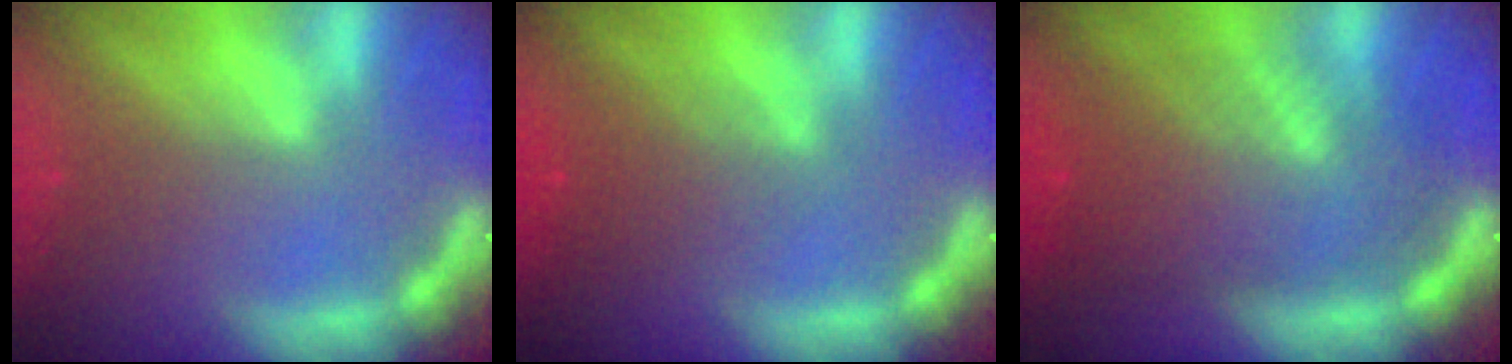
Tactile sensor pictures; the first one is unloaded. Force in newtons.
{"total": 3.5}
{"total": 9.6}